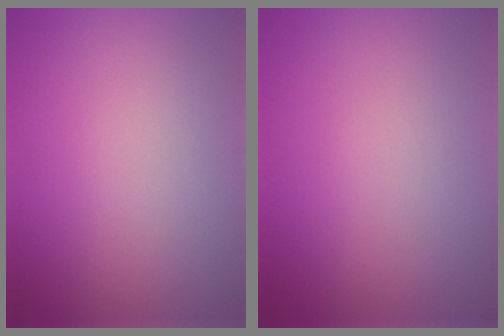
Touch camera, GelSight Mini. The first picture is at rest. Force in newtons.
{"total": 0.0}